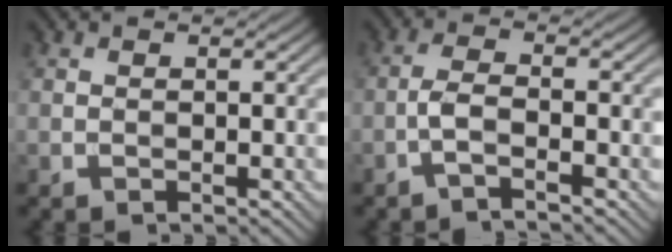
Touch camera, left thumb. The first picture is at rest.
{"total": 2.8, "force": [-1.7, 0.4, 2.2], "torque": [-0.049, 0.007, -0.044]}